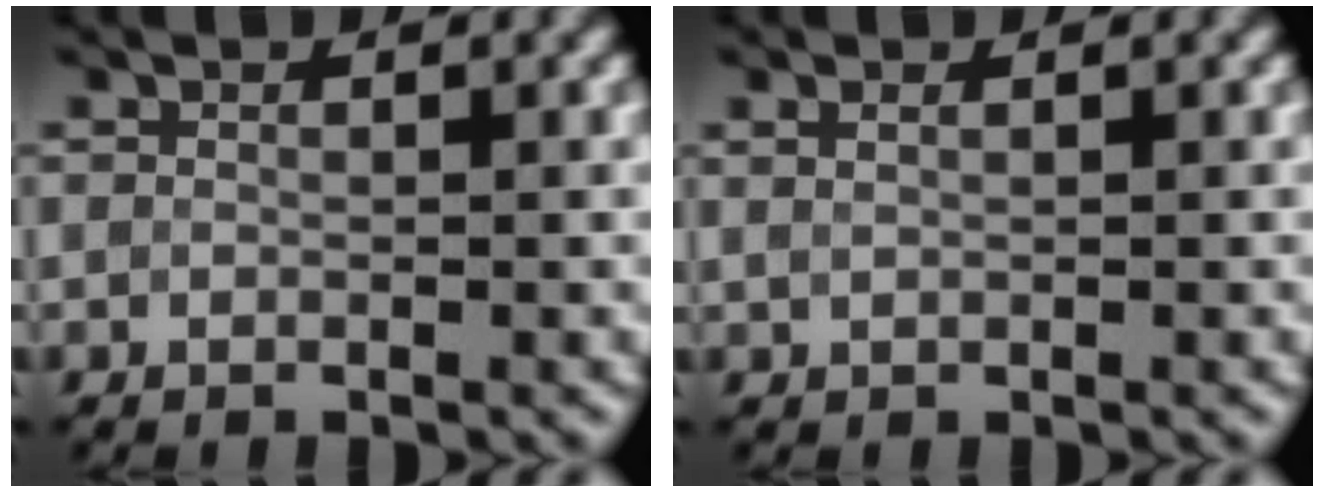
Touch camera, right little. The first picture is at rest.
{"total": 0.9, "force": [0.6, 0.4, 0.5], "torque": [-0.013, 0.001, 0.012]}